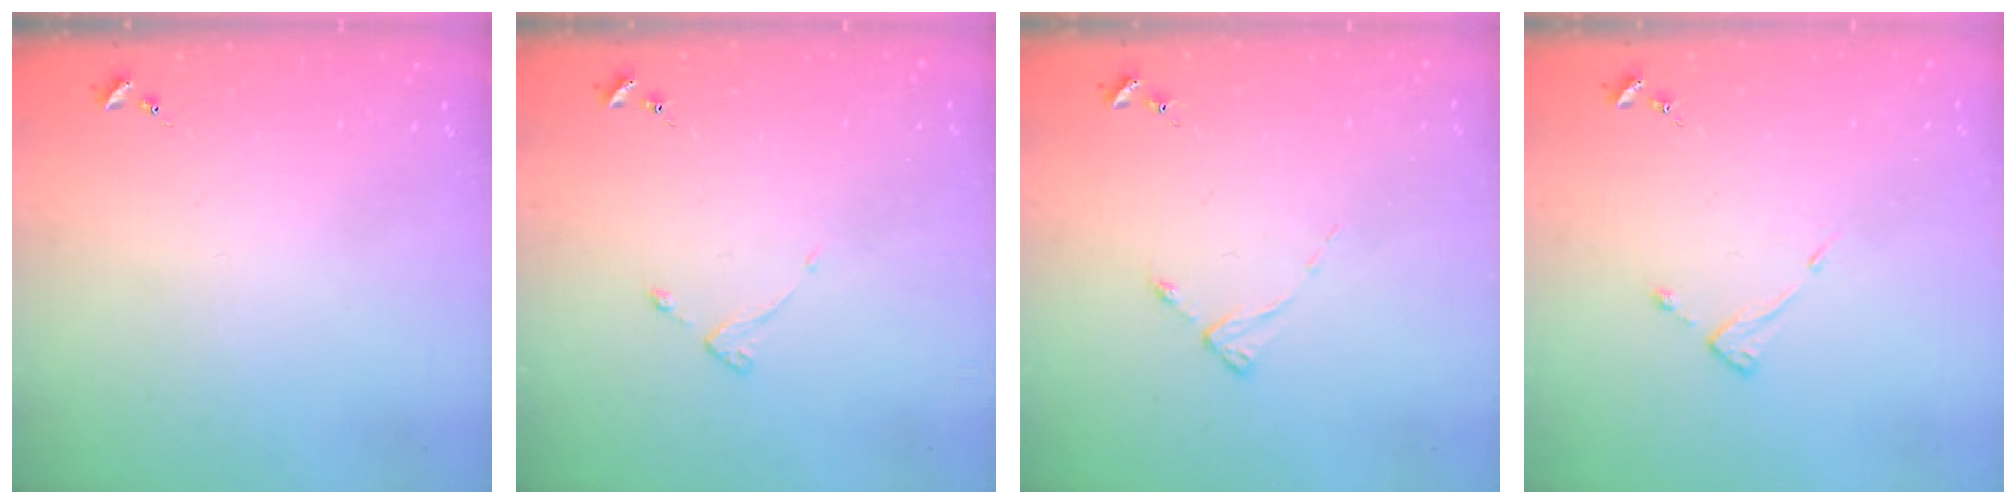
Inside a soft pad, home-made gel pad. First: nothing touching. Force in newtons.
{"total": 2.6, "press": 2.6, "slide": 0.5}
{"total": 2.4, "press": 2.4, "slide": 0.3}
{"total": 3.9, "press": 3.8, "slide": 0.4}